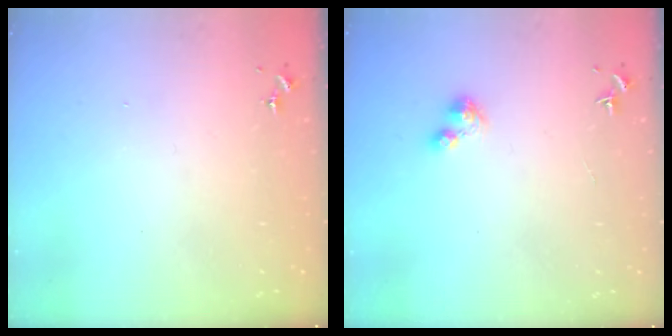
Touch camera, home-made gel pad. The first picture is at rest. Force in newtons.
{"total": 3.6, "press": 3.6, "slide": 0.4}